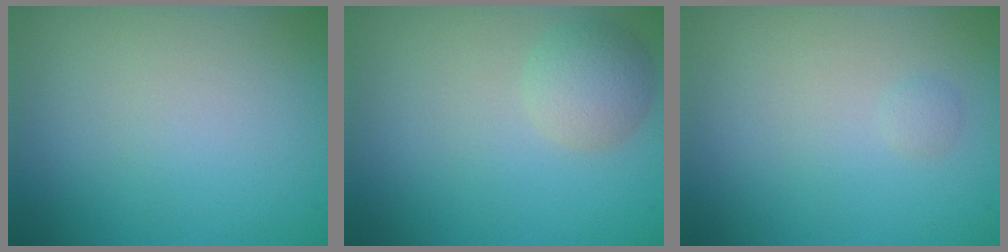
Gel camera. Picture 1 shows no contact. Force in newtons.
{"total": 2.7, "press": 2.7, "slide": 0.1}
{"total": 0.6, "press": 0.6, "slide": 0.1}